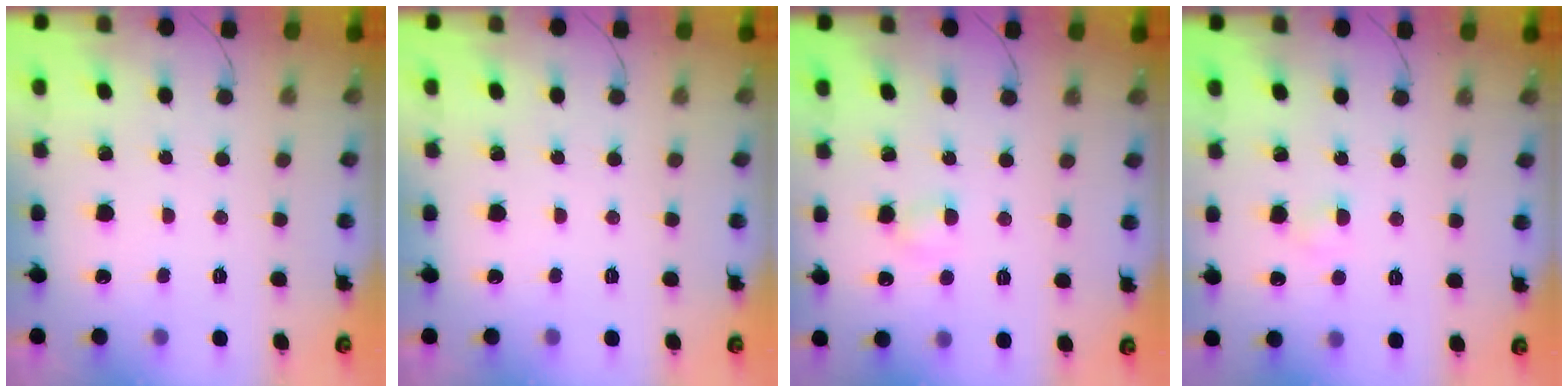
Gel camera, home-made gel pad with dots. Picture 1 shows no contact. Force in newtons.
{"total": 0.0}
{"total": 3.2, "press": 3.0, "slide": 1.2}
{"total": 2.3, "press": 2.2, "slide": 0.9}